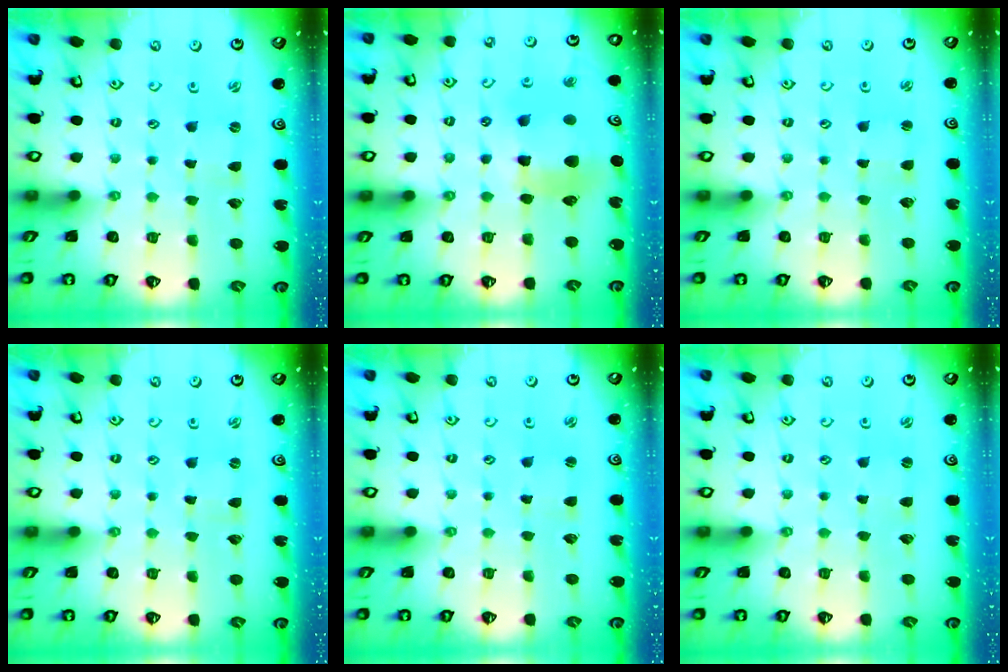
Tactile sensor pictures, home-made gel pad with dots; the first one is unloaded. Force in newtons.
{"total": 11.4, "press": 11.3, "slide": 1.5}
{"total": 1.4, "press": 1.4, "slide": 0.2}
{"total": 0.0}
{"total": 1.3, "press": 1.3, "slide": 0.2}
{"total": 1.5, "press": 1.4, "slide": 0.2}